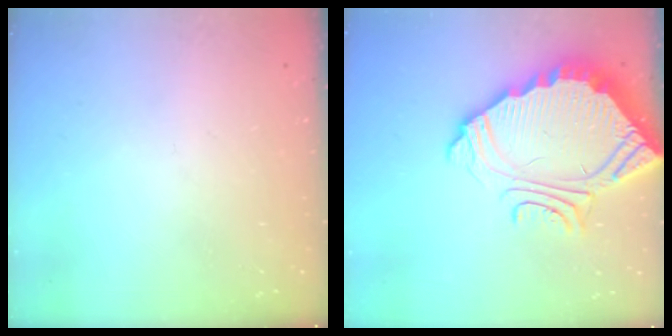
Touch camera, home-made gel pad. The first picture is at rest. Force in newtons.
{"total": 8.9, "press": 8.9, "slide": 0.6}